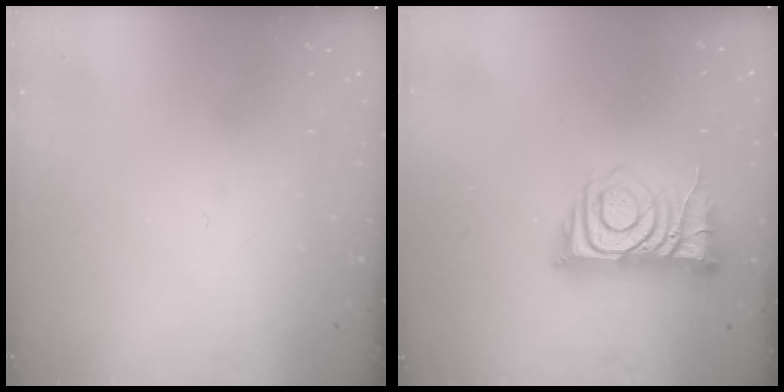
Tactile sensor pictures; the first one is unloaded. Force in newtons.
{"total": 11.3, "press": 11.2, "slide": 1.4}